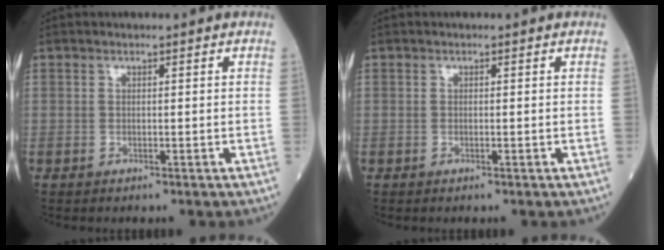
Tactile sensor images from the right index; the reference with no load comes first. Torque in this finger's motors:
{"motor_torque": [0.00, 0.00, 0.00, 0.00]}